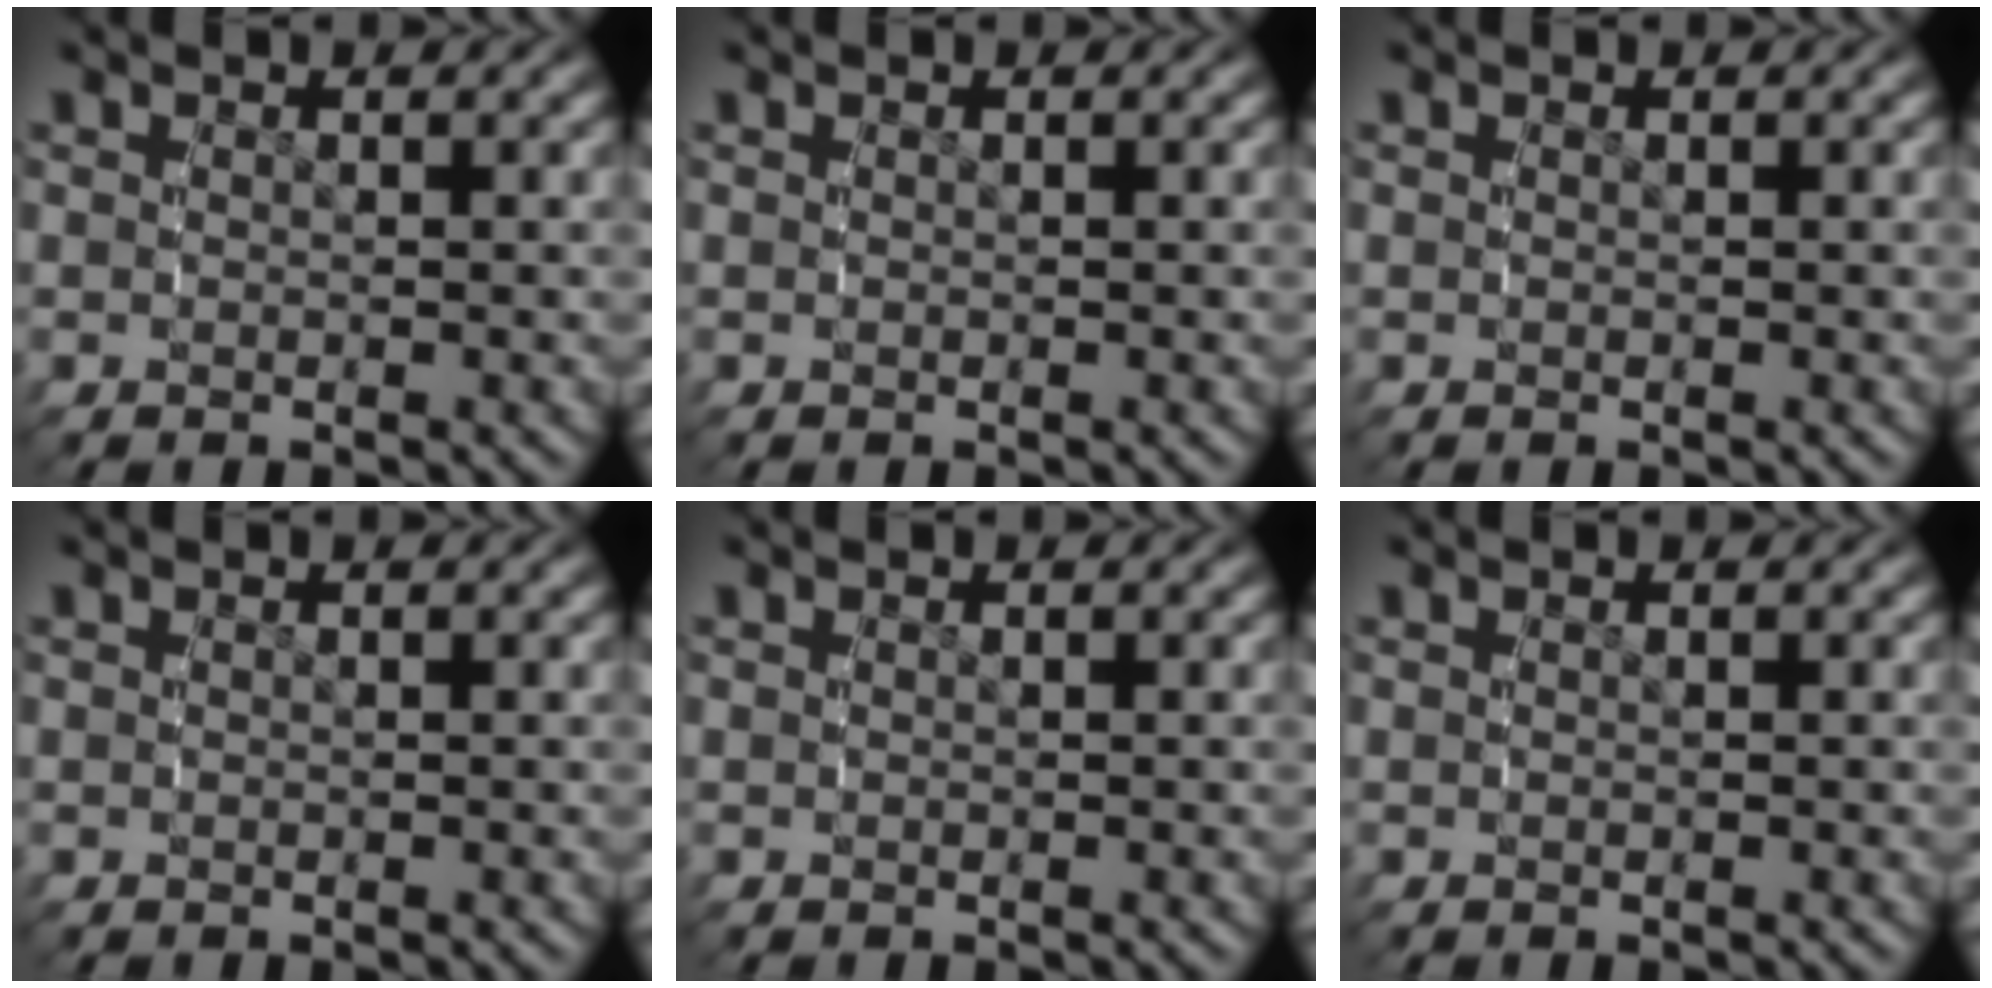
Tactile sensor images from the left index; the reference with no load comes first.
{"total": 0.0}
{"total": 0.0}
{"total": 0.0}
{"total": 0.0}
{"total": 0.0}